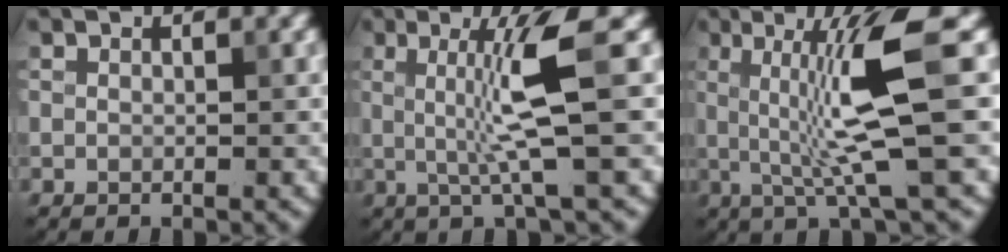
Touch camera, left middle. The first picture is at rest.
{"total": 5.5, "force": [0.4, 0.5, 5.5], "torque": [-0.101, 0.001, 0.010]}
{"total": 7.8, "force": [0.4, 1.0, 7.7], "torque": [-0.133, 0.000, 0.012]}